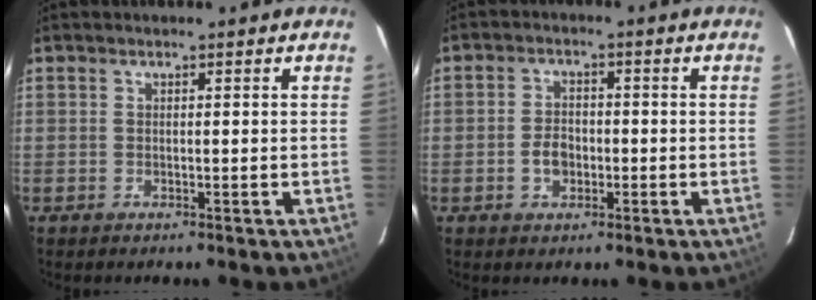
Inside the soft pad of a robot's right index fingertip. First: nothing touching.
{"total": 4.1, "force": [-1.2, 3.1, 2.3], "torque": [-0.044, 0.008, -0.018]}